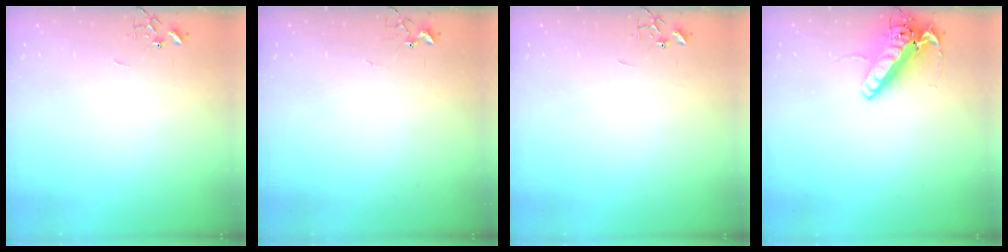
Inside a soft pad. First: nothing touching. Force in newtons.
{"total": 5.1, "press": 5.1, "slide": 0.3}
{"total": 0.0}
{"total": 14.8, "press": 14.5, "slide": 2.9}